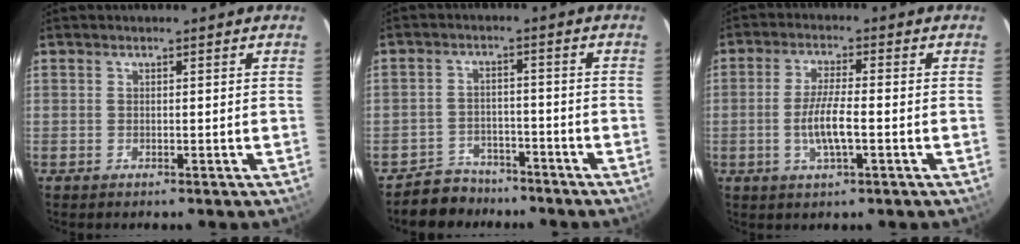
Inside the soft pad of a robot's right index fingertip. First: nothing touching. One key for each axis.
{"total": 6.7, "fx": -5.6, "fy": 3.7, "fz": 0.4, "tx": -0.029, "ty": 0.018, "tz": -0.084}
{"total": 6.5, "fx": -1.5, "fy": 1.1, "fz": 6.2, "tx": -0.121, "ty": -0.004, "tz": -0.029}